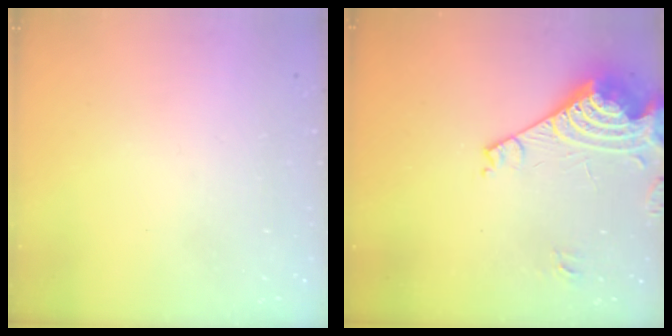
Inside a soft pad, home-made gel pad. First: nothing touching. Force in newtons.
{"total": 14.9, "press": 14.7, "slide": 2.1}